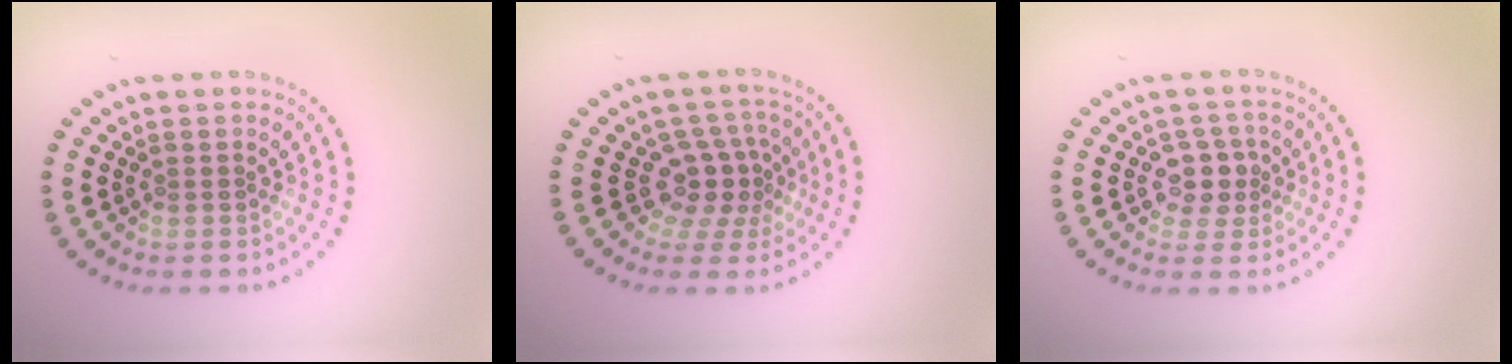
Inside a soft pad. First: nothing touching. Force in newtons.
{"total": 3.4, "press": 2.5, "slide": 2.3}
{"total": 2.5, "press": 2.2, "slide": 1.1}